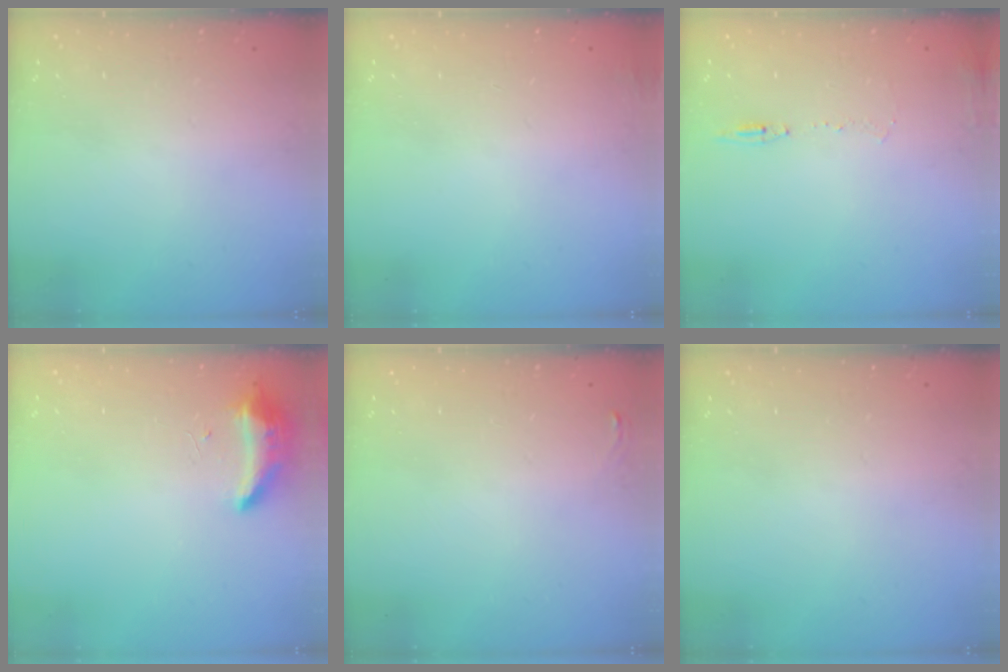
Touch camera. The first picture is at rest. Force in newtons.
{"total": 2.8, "press": 2.6, "slide": 0.9}
{"total": 6.2, "press": 6.0, "slide": 1.5}
{"total": 8.0, "press": 8.0, "slide": 0.4}
{"total": 3.3, "press": 3.2, "slide": 1.1}
{"total": 0.0}